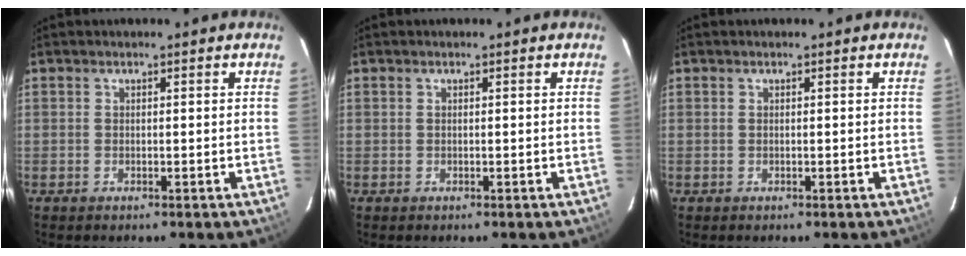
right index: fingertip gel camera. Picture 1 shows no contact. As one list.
[{"total": 0.0}, {"total": 0.0}]